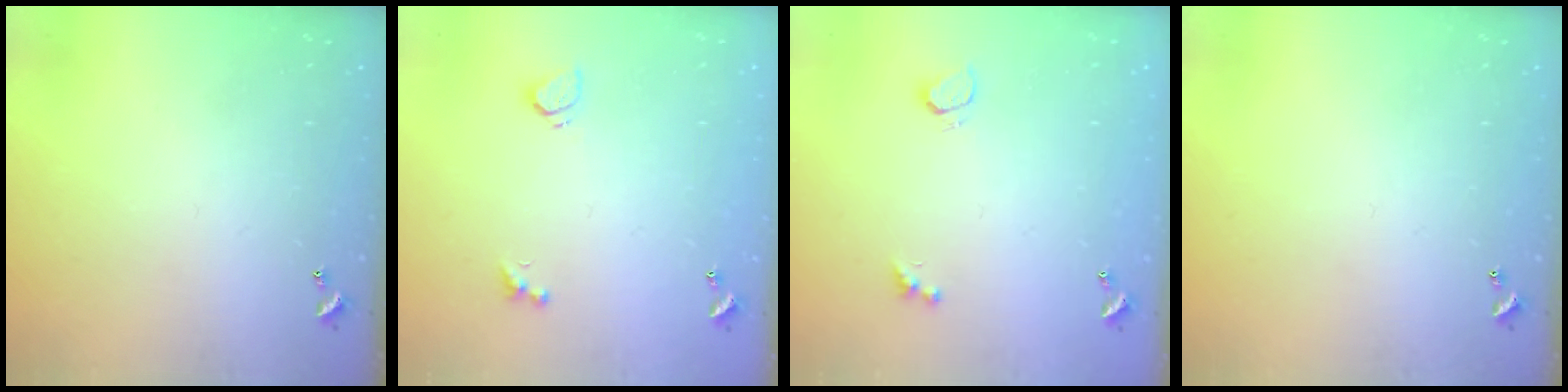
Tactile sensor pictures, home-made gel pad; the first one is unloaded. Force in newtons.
{"total": 1.9, "press": 1.8, "slide": 0.5}
{"total": 1.4, "press": 0.7, "slide": 1.2}
{"total": 0.0}